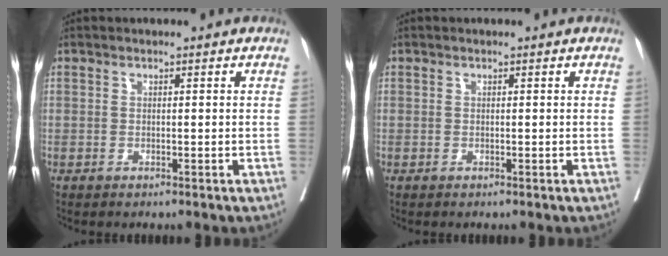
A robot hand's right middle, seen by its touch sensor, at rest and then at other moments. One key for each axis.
{"total": 0.0}